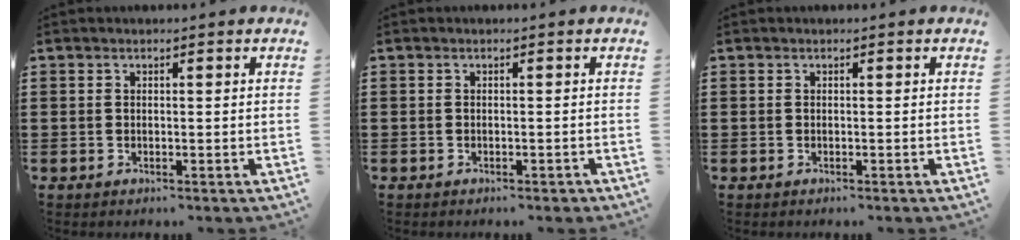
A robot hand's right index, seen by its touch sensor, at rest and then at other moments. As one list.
[{"total": 0.6, "force": [-0.6, 0.2, 0.2], "torque": [-0.007, -0.003, -0.011]}, {"total": 0.0}]